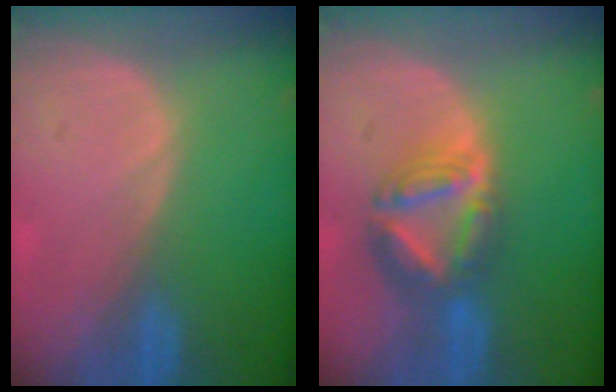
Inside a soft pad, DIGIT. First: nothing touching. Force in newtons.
{"total": 8.1, "press": 6.9, "slide": 4.1}